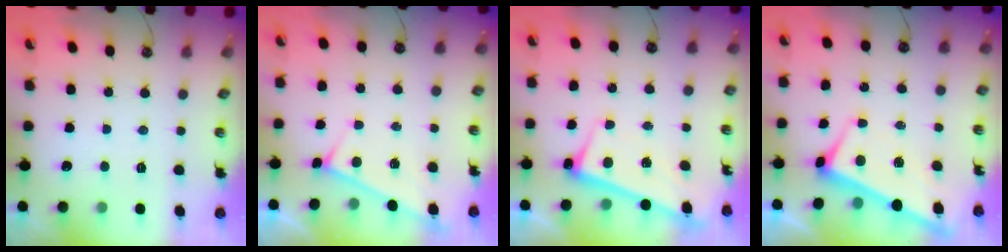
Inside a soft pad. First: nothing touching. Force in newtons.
{"total": 5.8, "press": 5.8, "slide": 0.2}
{"total": 2.8, "press": 2.7, "slide": 0.5}
{"total": 1.0, "press": 0.9, "slide": 0.4}